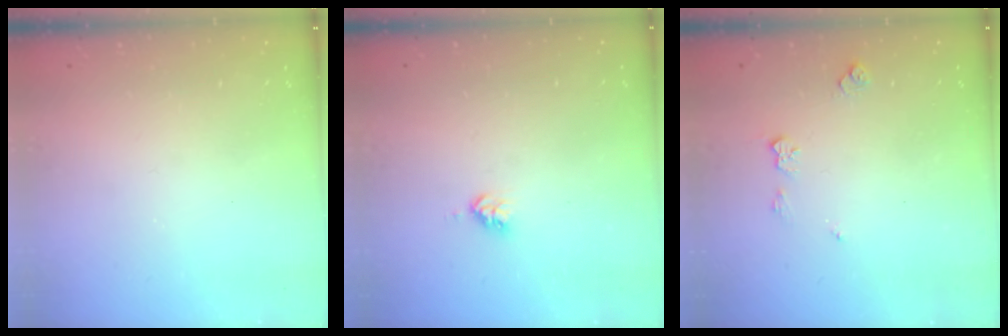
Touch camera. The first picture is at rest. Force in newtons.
{"total": 2.8, "press": 2.8, "slide": 0.2}
{"total": 5.9, "press": 5.9, "slide": 0.8}